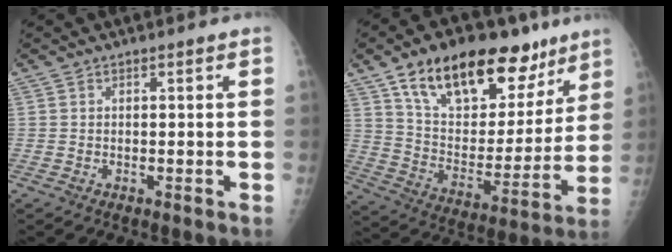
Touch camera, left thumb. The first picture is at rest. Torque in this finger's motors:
{"motor_torque": [0.45, 0.54, 1.51, -1.25, 0.39]}